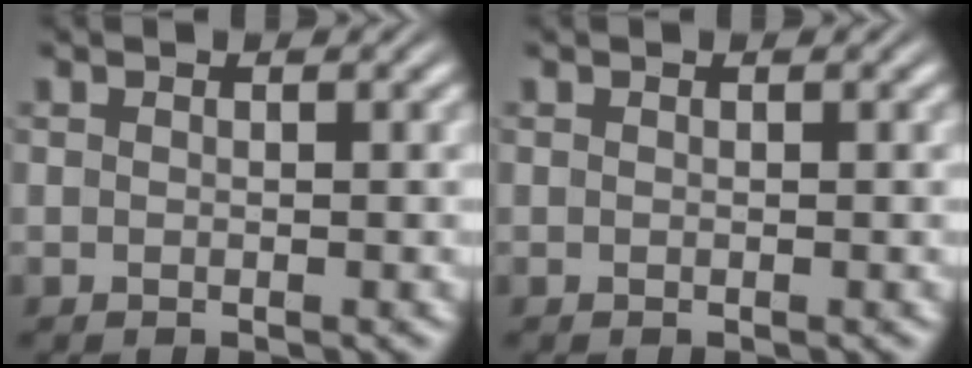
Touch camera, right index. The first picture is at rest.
{"total": 0.0}